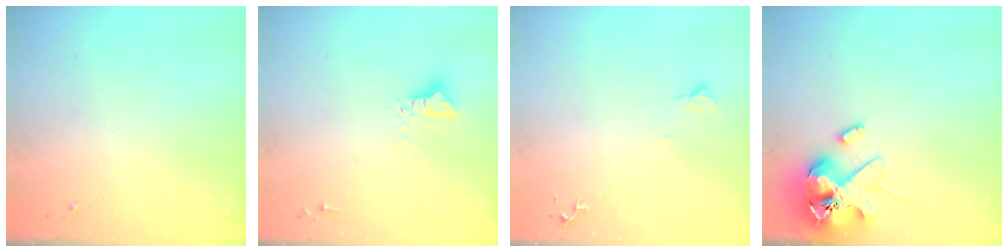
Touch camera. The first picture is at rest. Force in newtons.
{"total": 7.3, "press": 7.3, "slide": 0.7}
{"total": 5.1, "press": 5.1, "slide": 0.7}
{"total": 14.4, "press": 14.2, "slide": 2.4}